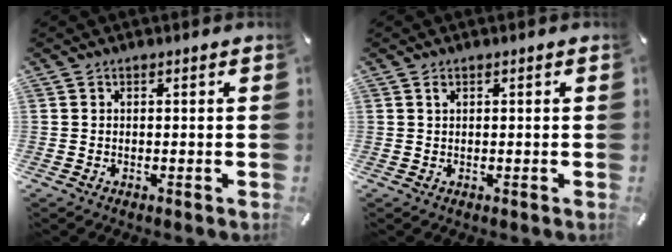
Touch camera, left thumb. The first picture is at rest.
{"total": 0.7, "force": [0.4, 0.3, 0.5], "torque": [-0.011, 0.001, 0.007]}